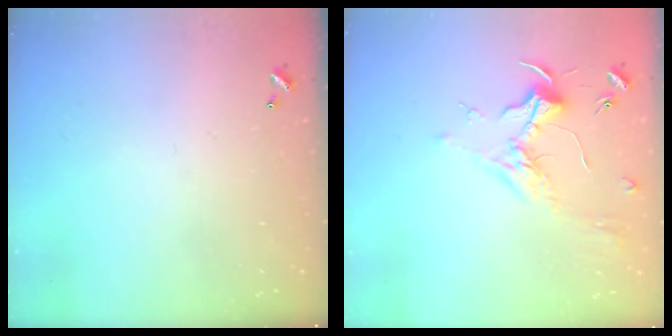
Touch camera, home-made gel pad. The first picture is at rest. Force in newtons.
{"total": 1.8, "press": 1.7, "slide": 0.6}